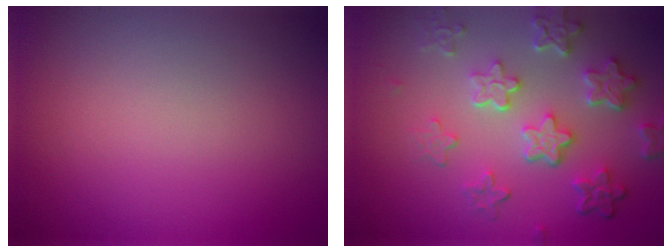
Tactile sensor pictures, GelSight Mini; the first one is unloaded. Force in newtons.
{"total": 6.0, "press": 4.5, "slide": 4.0}